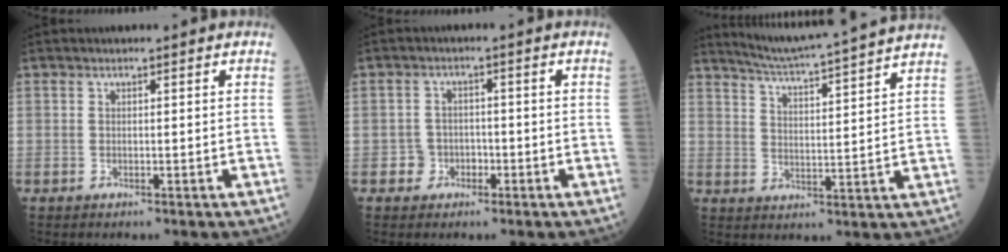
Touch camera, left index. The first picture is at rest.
{"total": 2.8, "force": [-1.4, 2.4, 0.2], "torque": [0.003, 0.011, -0.027]}
{"total": 17.1, "force": [15.9, -1.5, 6.1], "torque": [-0.112, -0.024, 0.214]}